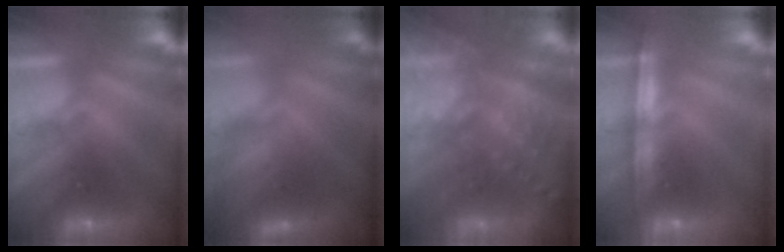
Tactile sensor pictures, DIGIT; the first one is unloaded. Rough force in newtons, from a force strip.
{"total": 4.5}
{"total": 7.3}
{"total": 1.1}